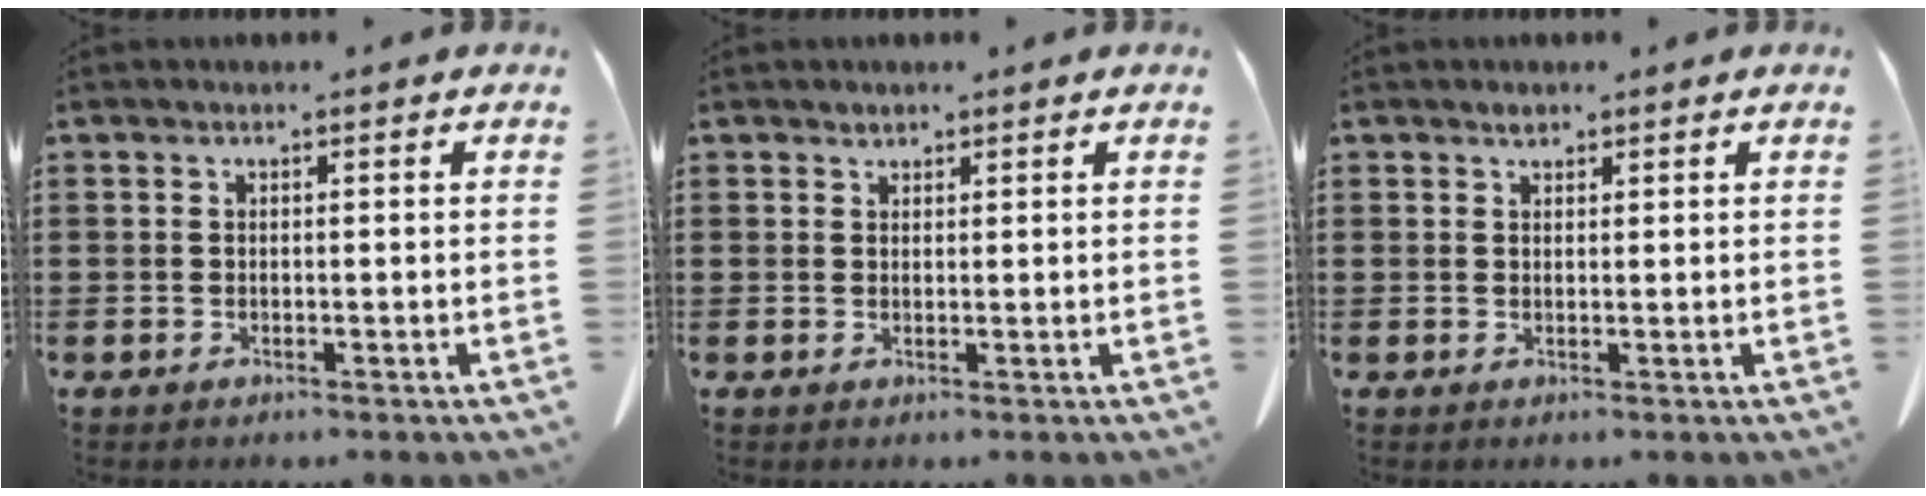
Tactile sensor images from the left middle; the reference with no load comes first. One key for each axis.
{"total": 1.0, "fx": 0.9, "fy": 0.4, "fz": 0.1, "tx": -0.004, "ty": -0.002, "tz": 0.020}
{"total": 1.0, "fx": 0.8, "fy": 0.5, "fz": 0.4, "tx": -0.010, "ty": 0.000, "tz": 0.017}